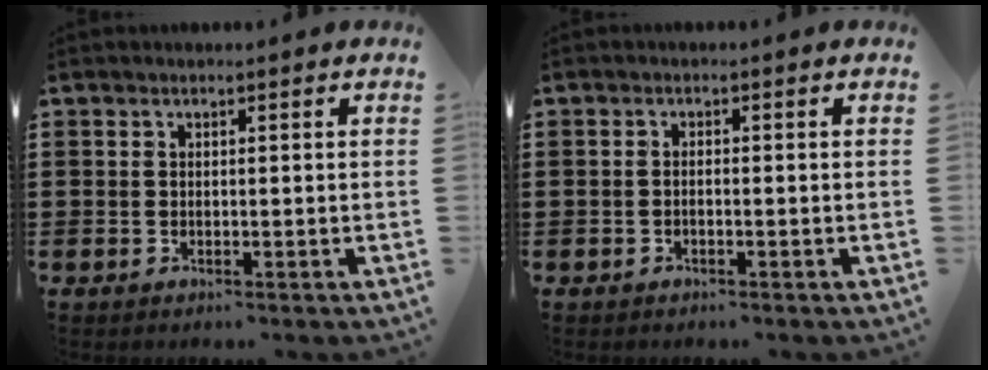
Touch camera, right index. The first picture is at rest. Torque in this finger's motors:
{"motor_torque": [0.12, 0.00, 0.06, -0.01]}